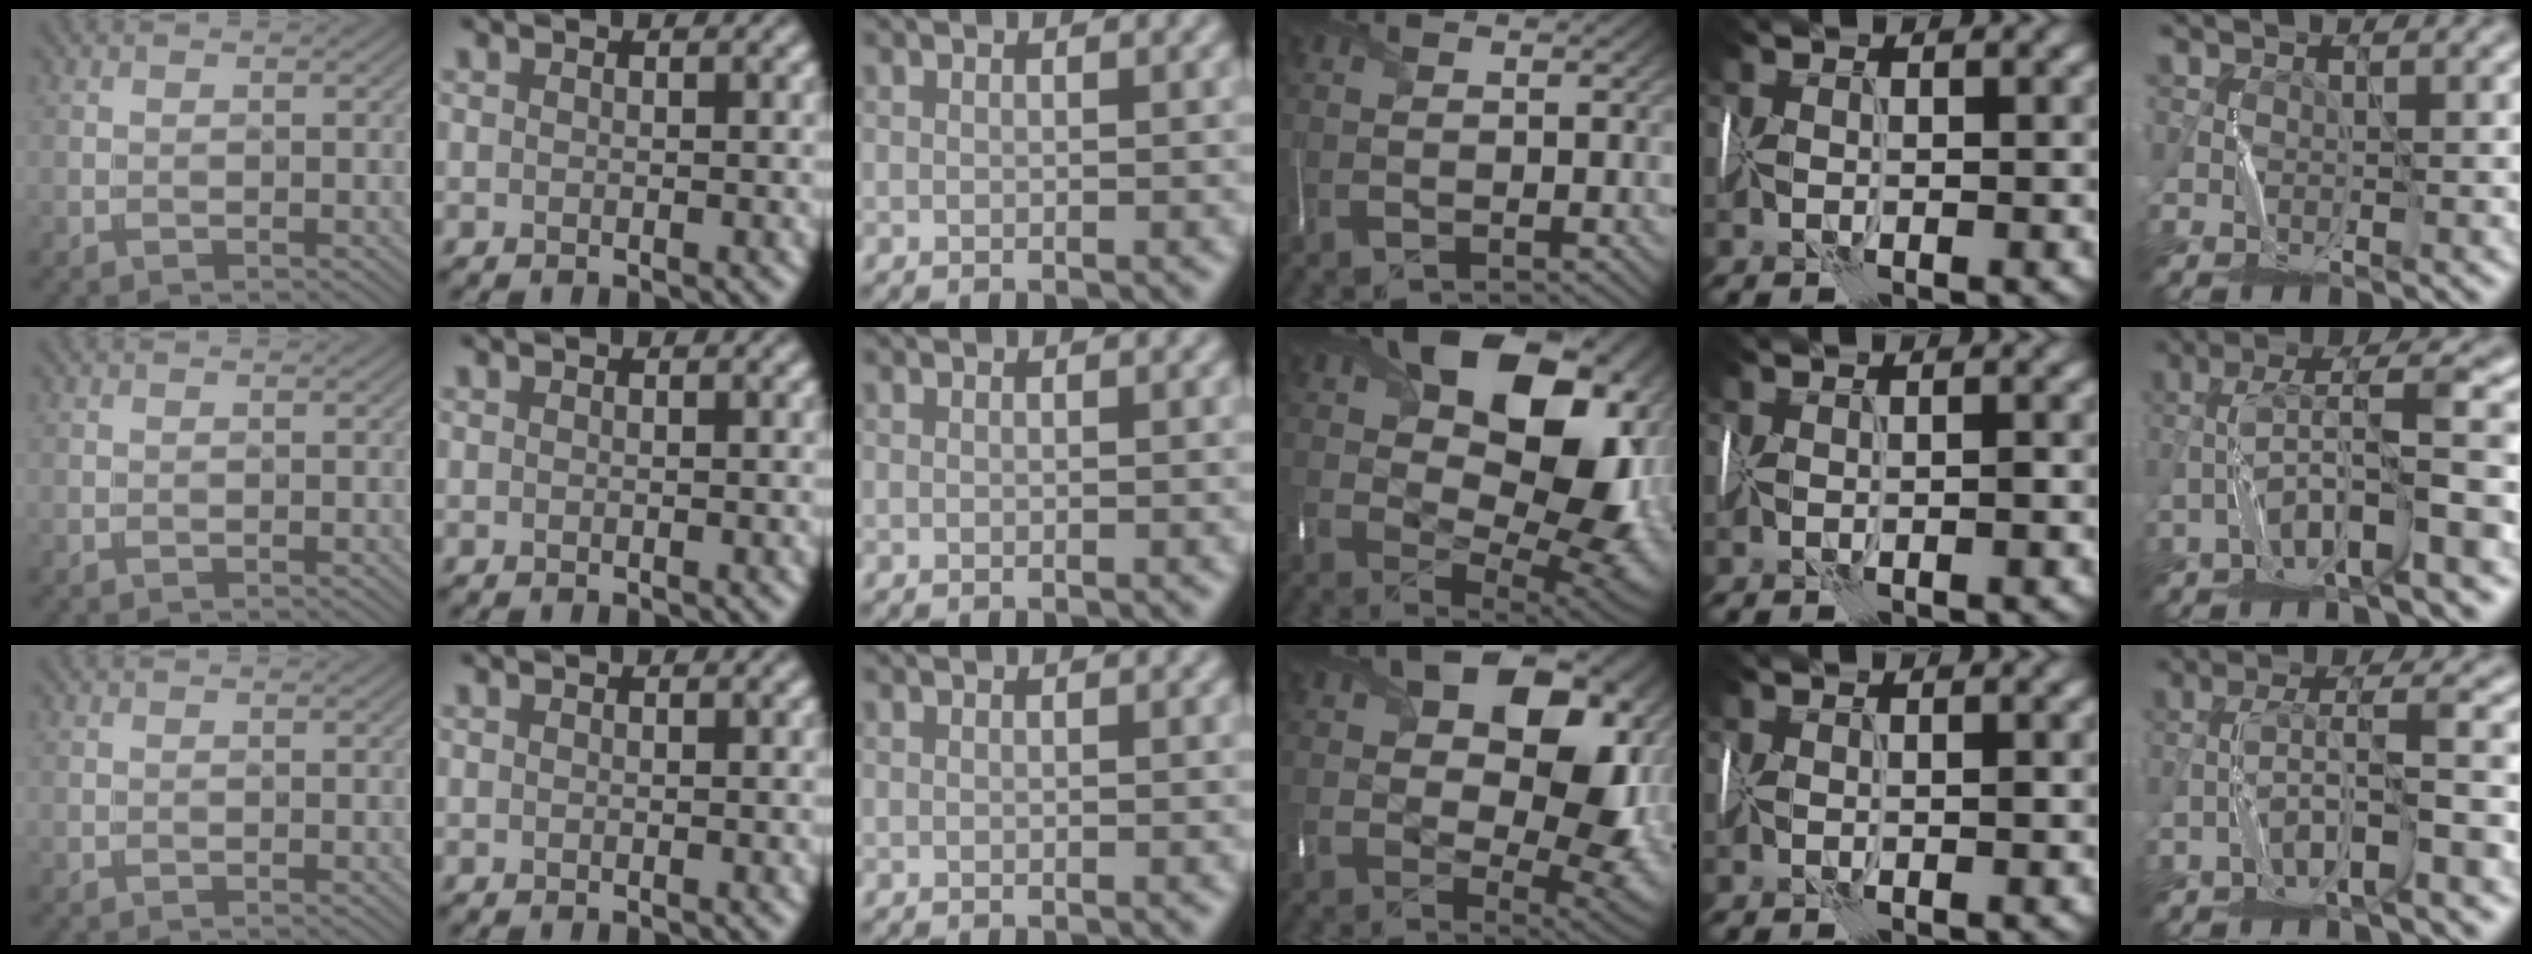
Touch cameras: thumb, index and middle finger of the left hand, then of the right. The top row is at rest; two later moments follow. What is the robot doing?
{"motion": "wrap", "object": "sponge"}